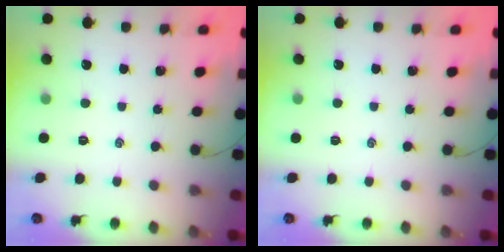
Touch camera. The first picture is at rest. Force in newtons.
{"total": 0.0}